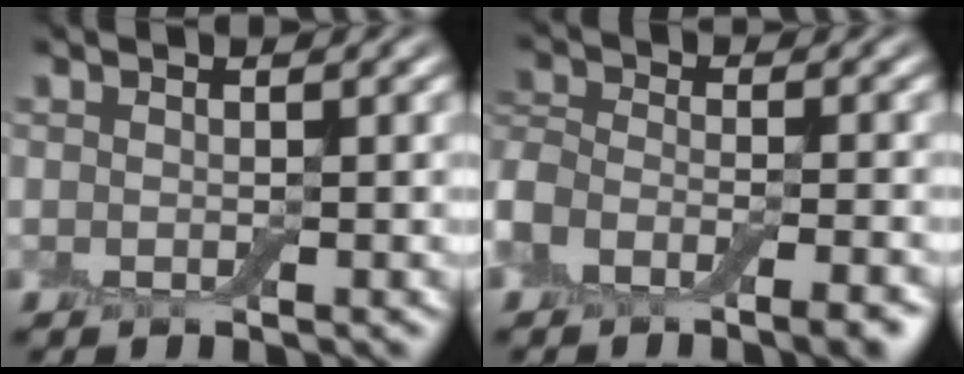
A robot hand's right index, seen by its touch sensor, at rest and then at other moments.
{"total": 6.4, "force": [-4.2, 2.9, 3.9], "torque": [-0.061, -0.001, -0.078]}